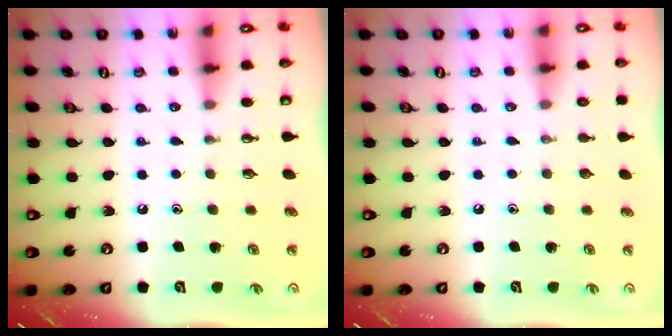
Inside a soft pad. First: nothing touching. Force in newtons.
{"total": 0.0}